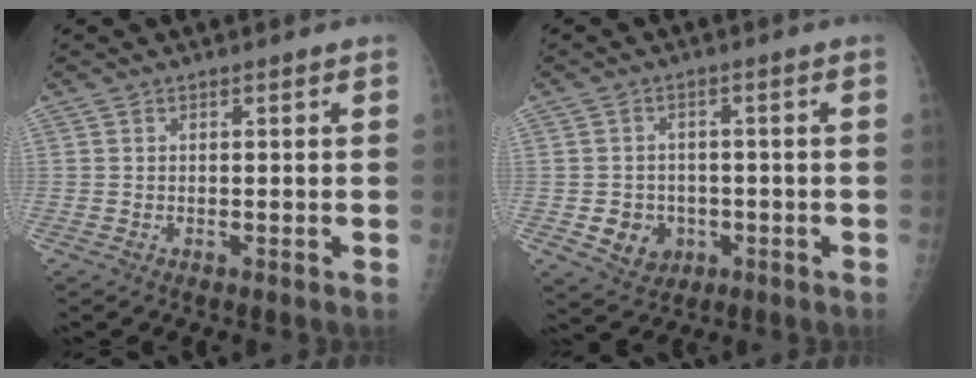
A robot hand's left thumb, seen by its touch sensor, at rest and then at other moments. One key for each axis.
{"total": 5.9, "fx": -1.6, "fy": 5.2, "fz": 2.4, "tx": -0.015, "ty": 0.007, "tz": -0.016}